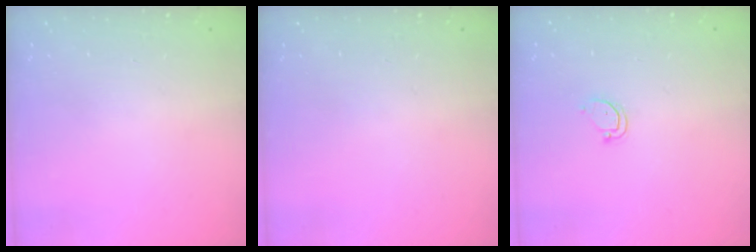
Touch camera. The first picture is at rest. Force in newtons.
{"total": 0.0}
{"total": 3.4, "press": 3.4, "slide": 0.2}